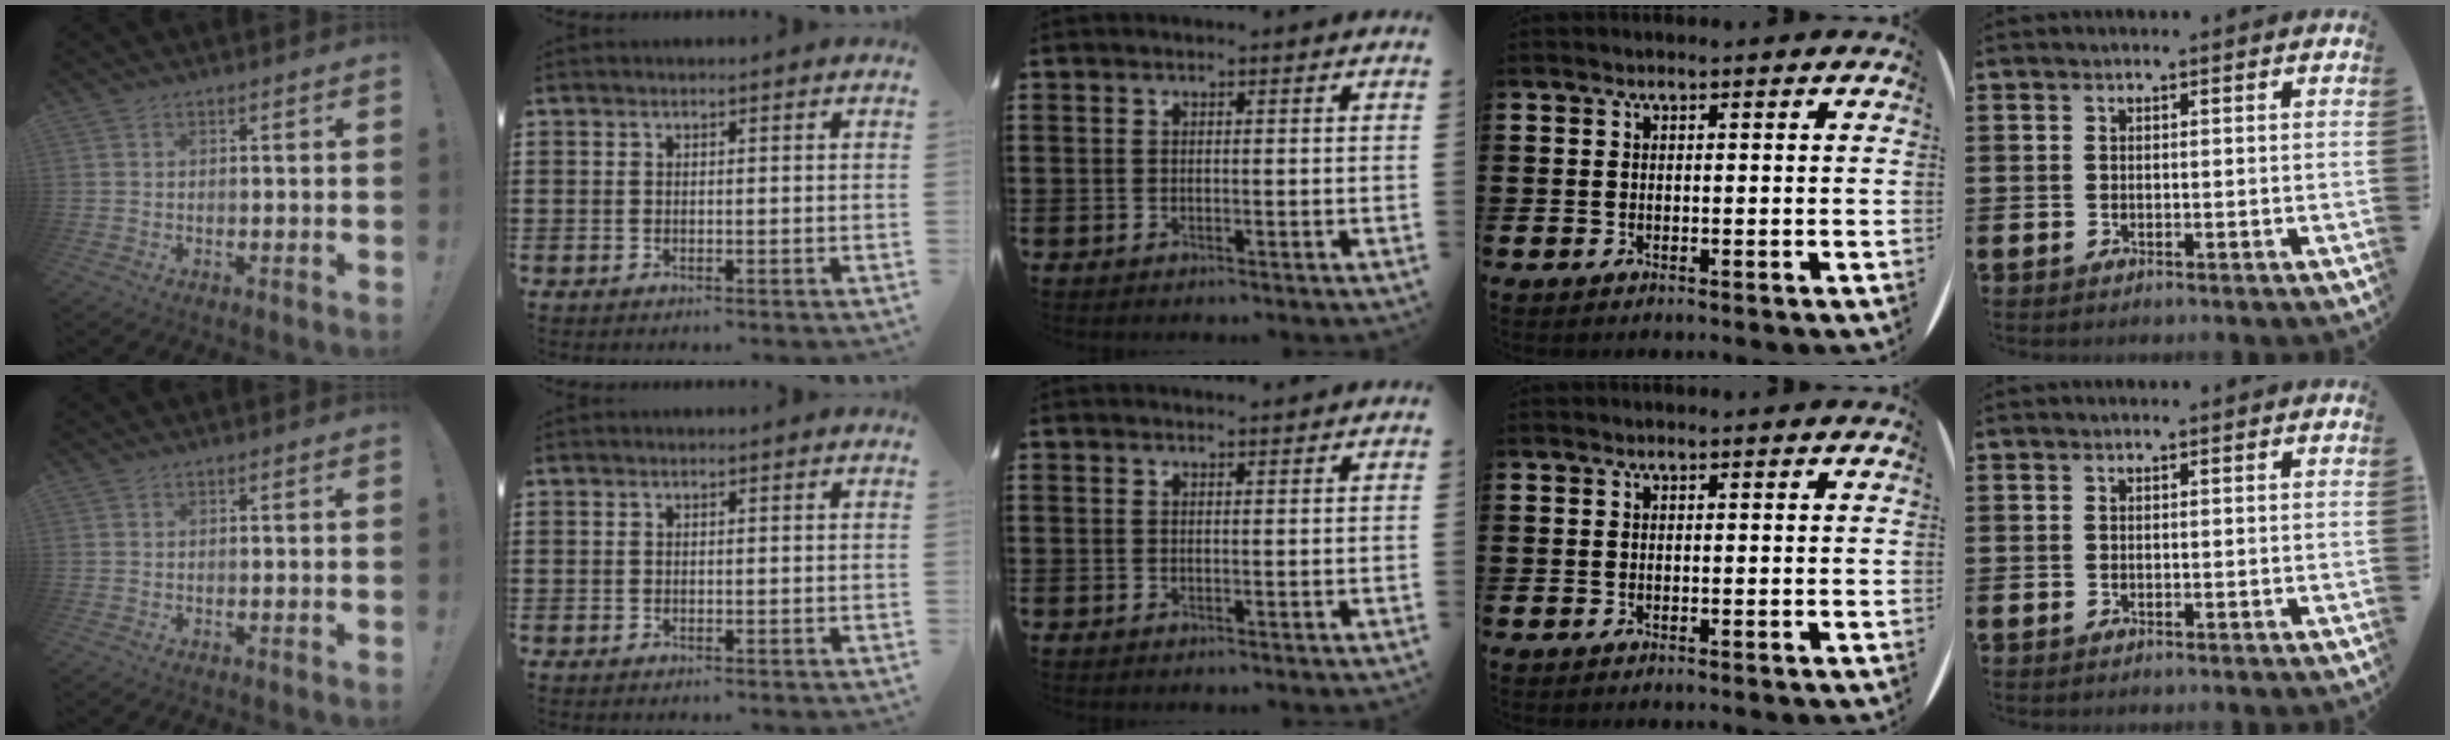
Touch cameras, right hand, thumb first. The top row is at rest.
{"middle": {"total": 0.7, "force": [0.7, 0.1, 0.0], "torque": [-0.002, 0.001, 0.014]}}